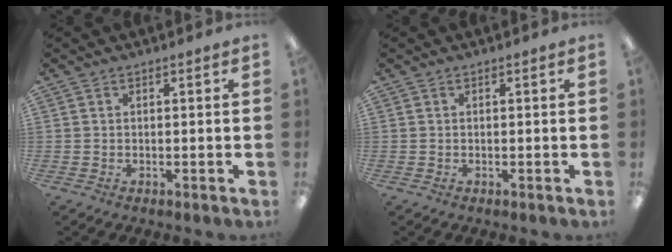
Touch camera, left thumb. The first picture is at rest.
{"total": 0.0}